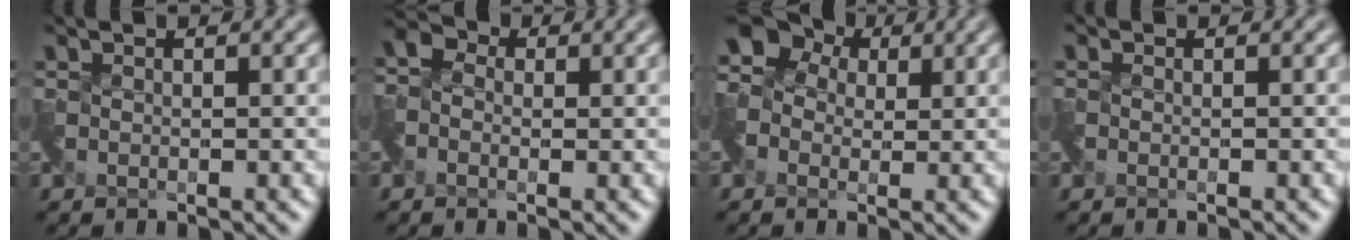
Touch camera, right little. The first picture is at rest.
{"total": 1.8, "force": [-1.3, 1.0, -0.8], "torque": [0.008, -0.002, -0.028]}
{"total": 4.7, "force": [0.2, 4.2, 2.0], "torque": [-0.041, 0.022, 0.002]}
{"total": 1.0, "force": [-0.9, -0.1, -0.4], "torque": [0.007, -0.011, -0.019]}